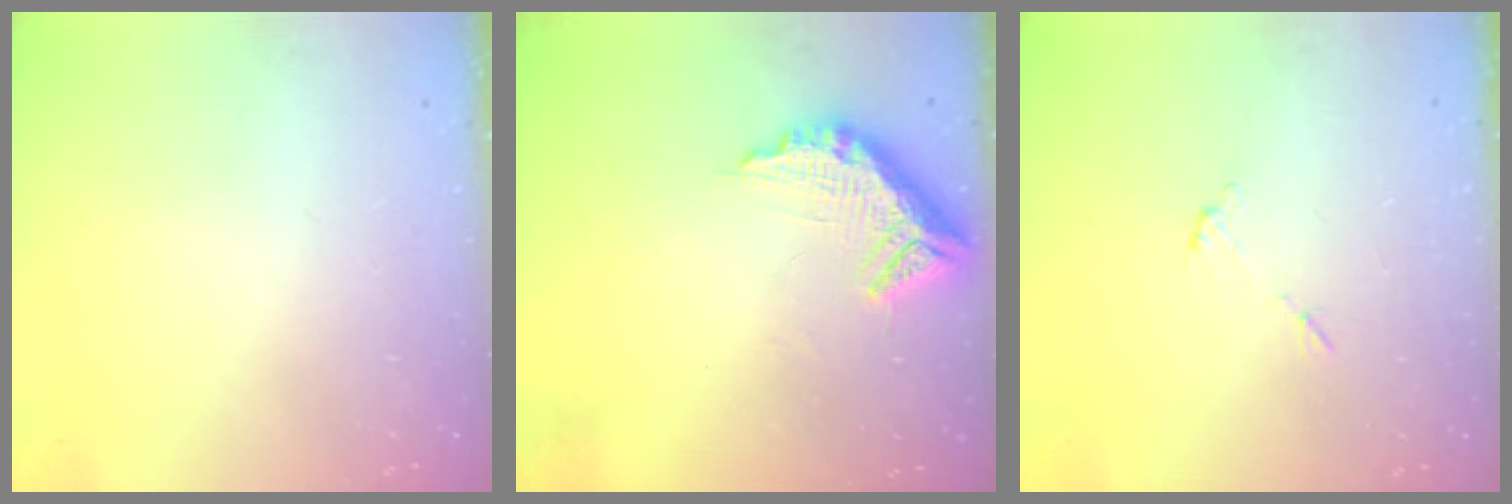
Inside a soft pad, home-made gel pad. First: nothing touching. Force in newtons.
{"total": 11.3, "press": 11.3, "slide": 1.0}
{"total": 4.8, "press": 4.8, "slide": 0.2}